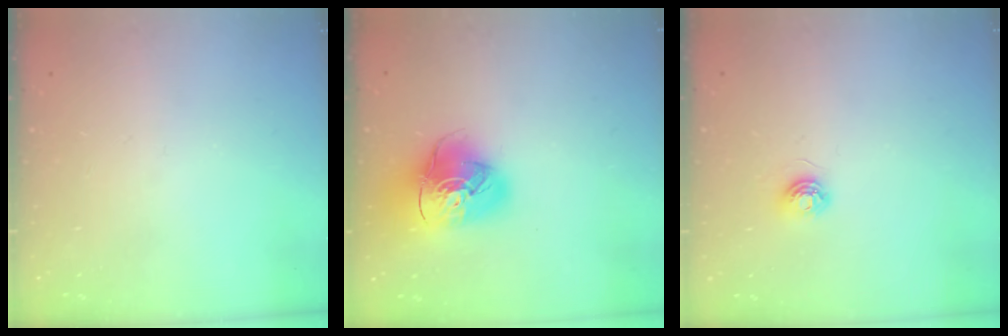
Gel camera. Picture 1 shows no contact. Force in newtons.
{"total": 14.9, "press": 14.8, "slide": 1.9}
{"total": 5.0, "press": 4.9, "slide": 0.6}